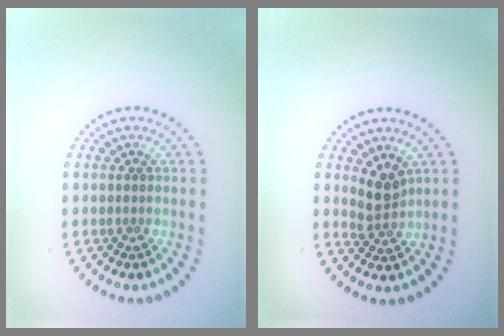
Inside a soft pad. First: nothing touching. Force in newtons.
{"total": 2.4, "press": 1.8, "slide": 1.5}